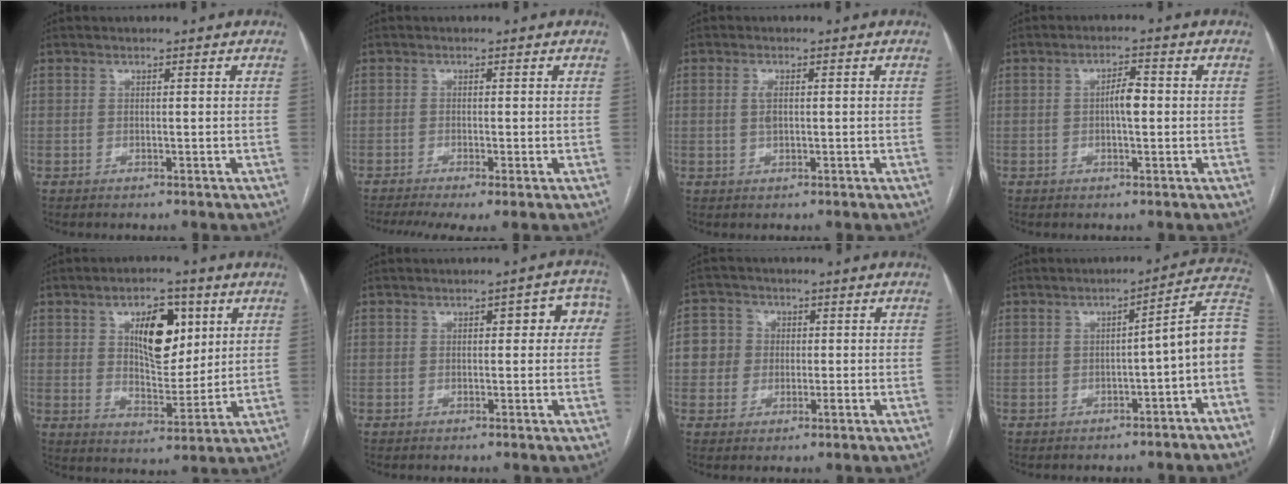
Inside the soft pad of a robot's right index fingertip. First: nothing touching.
{"total": 6.1, "force": [-4.0, 1.0, 4.5], "torque": [-0.073, -0.012, -0.068]}
{"total": 1.9, "force": [0.2, 0.7, 1.8], "torque": [-0.037, 0.001, 0.005]}
{"total": 3.2, "force": [-0.1, 0.9, 3.0], "torque": [-0.051, 0.007, -0.002]}
{"total": 10.6, "force": [3.9, 4.7, 8.7], "torque": [-0.138, 0.008, 0.070]}
{"total": 5.1, "force": [1.0, 2.1, 4.5], "torque": [-0.037, 0.025, 0.005]}
{"total": 5.1, "force": [0.0, 4.9, 1.2], "torque": [-0.021, 0.019, -0.001]}
{"total": 9.3, "force": [-2.8, 0.9, 8.8], "torque": [-0.097, 0.034, -0.044]}